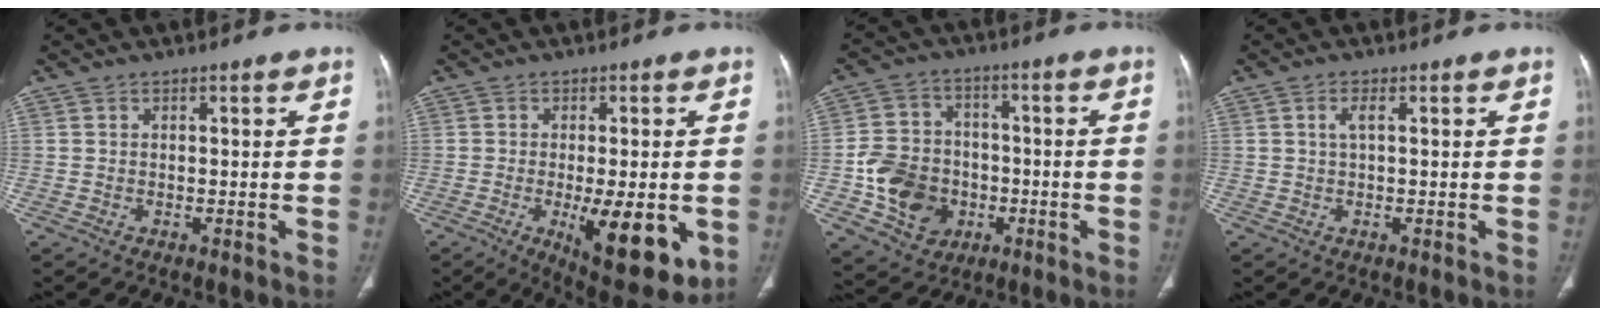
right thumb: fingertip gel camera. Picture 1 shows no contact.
{"total": 14.4, "force": [-3.7, 5.2, 12.8], "torque": [-0.167, -0.023, -0.039]}
{"total": 13.1, "force": [-3.2, 10.9, 6.4], "torque": [-0.080, 0.018, -0.051]}
{"total": 2.0, "force": [0.5, 0.6, 1.8], "torque": [-0.045, 0.004, 0.009]}